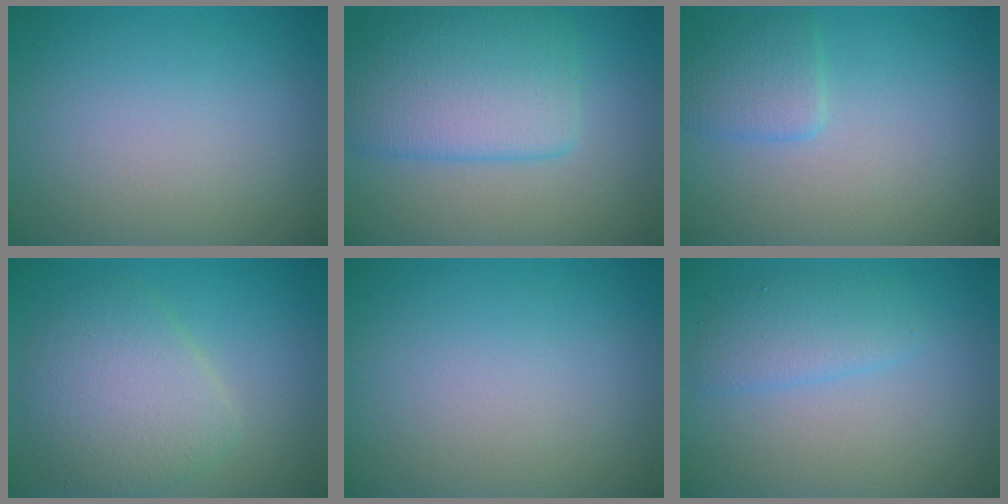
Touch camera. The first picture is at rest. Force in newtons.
{"total": 6.5, "press": 6.5, "slide": 0.1}
{"total": 2.2, "press": 2.2, "slide": 0.1}
{"total": 5.0, "press": 5.0, "slide": 0.1}
{"total": 0.0}
{"total": 2.4, "press": 2.4, "slide": 0.1}